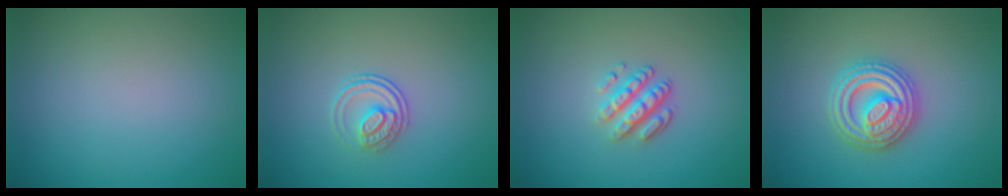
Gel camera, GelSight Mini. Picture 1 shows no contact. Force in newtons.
{"total": 2.3, "press": 1.7, "slide": 1.5}
{"total": 3.1, "press": 2.6, "slide": 1.7}
{"total": 4.8, "press": 4.7, "slide": 0.7}